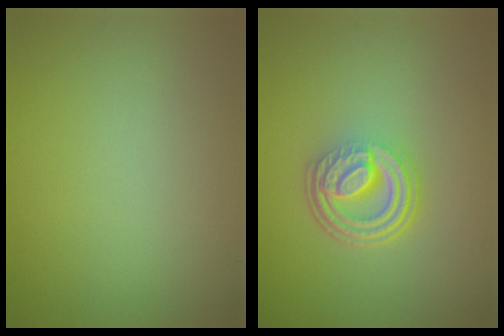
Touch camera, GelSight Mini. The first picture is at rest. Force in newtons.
{"total": 5.0, "press": 3.5, "slide": 3.6}